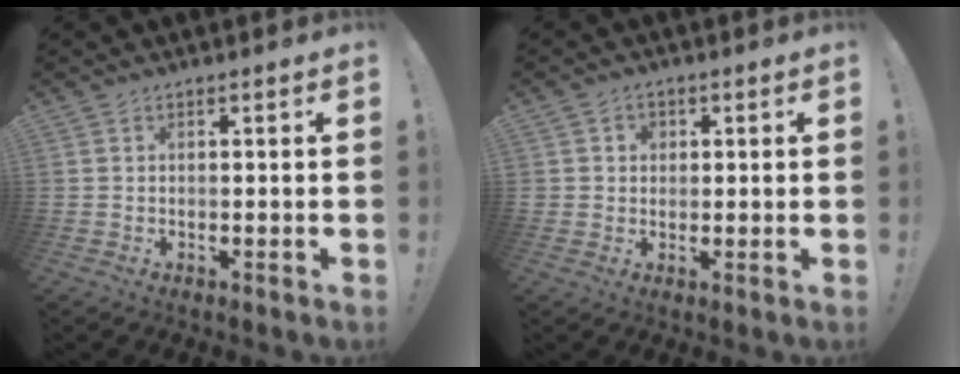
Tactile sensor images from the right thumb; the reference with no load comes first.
{"total": 3.1, "force": [0.8, 3.0, 0.5], "torque": [-0.002, -0.002, 0.012]}